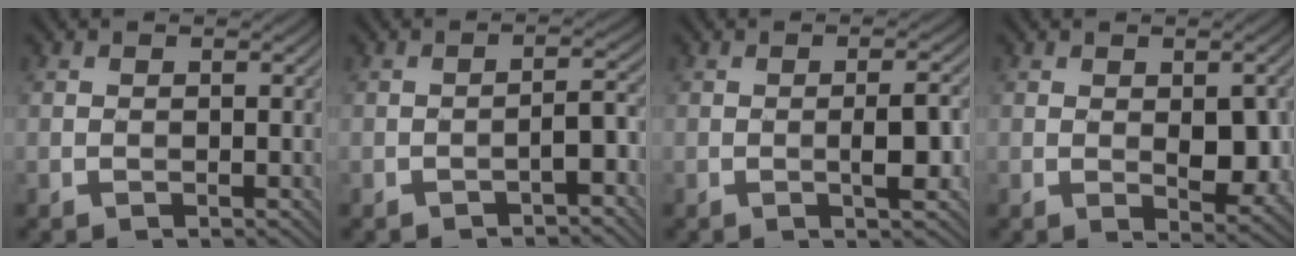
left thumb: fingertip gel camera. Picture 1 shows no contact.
{"total": 2.4, "force": [-1.7, 0.3, 1.7], "torque": [-0.025, 0.013, -0.032]}
{"total": 3.1, "force": [-0.9, 0.4, 3.0], "torque": [-0.050, 0.005, -0.019]}
{"total": 4.3, "force": [-0.2, 2.1, 3.8], "torque": [-0.060, -0.006, 0.001]}